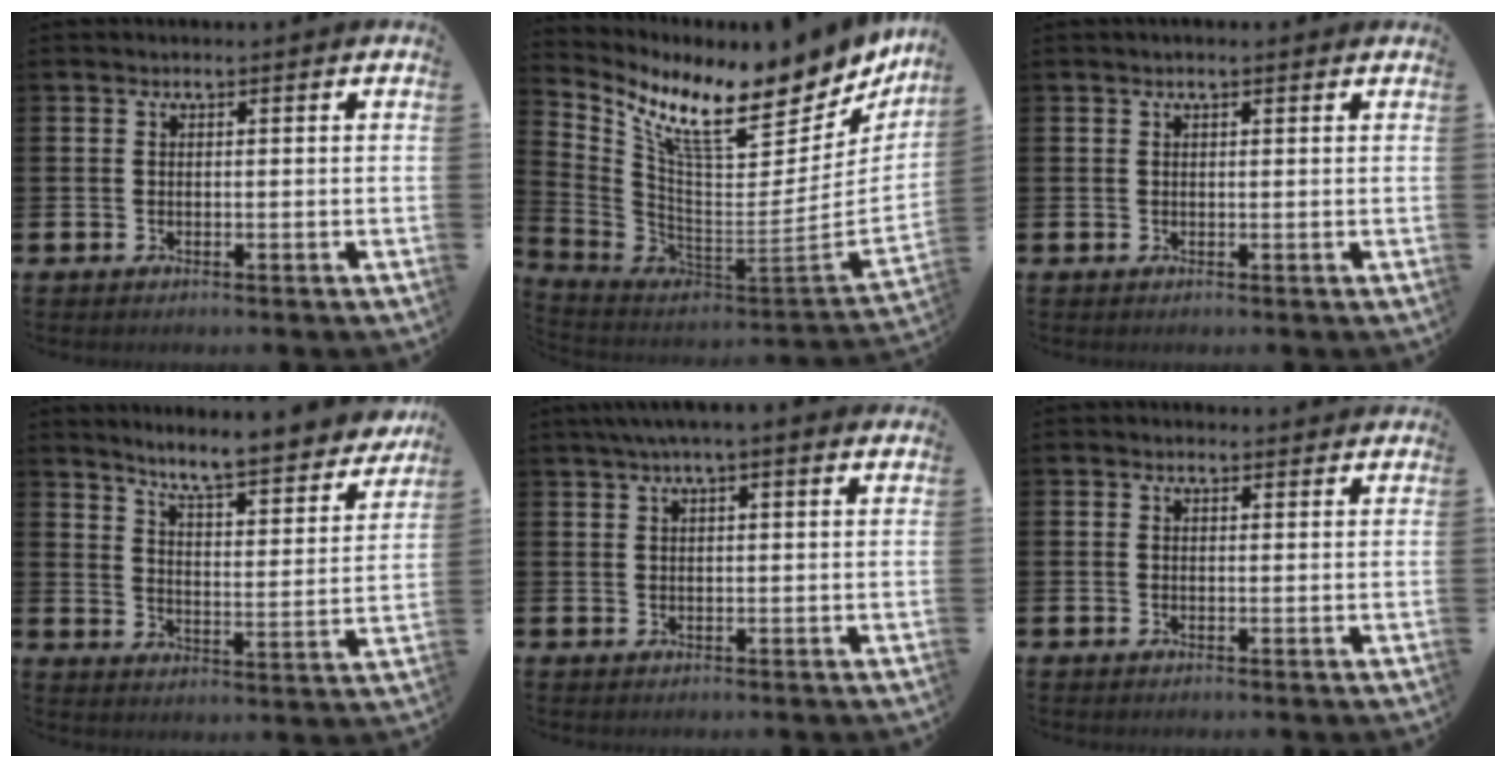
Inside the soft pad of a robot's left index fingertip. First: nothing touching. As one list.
[{"total": 9.1, "force": [7.0, 2.7, 5.2], "torque": [-0.100, -0.076, 0.108]}, {"total": 0.8, "force": [0.6, 0.1, 0.5], "torque": [0.002, -0.001, 0.008]}, {"total": 7.4, "force": [7.0, 0.3, 2.5], "torque": [-0.065, -0.064, 0.114]}, {"total": 3.2, "force": [2.5, 0.2, 2.0], "torque": [-0.033, -0.003, 0.042]}, {"total": 1.0, "force": [0.9, 0.4, 0.2], "torque": [0.006, 0.003, 0.014]}]